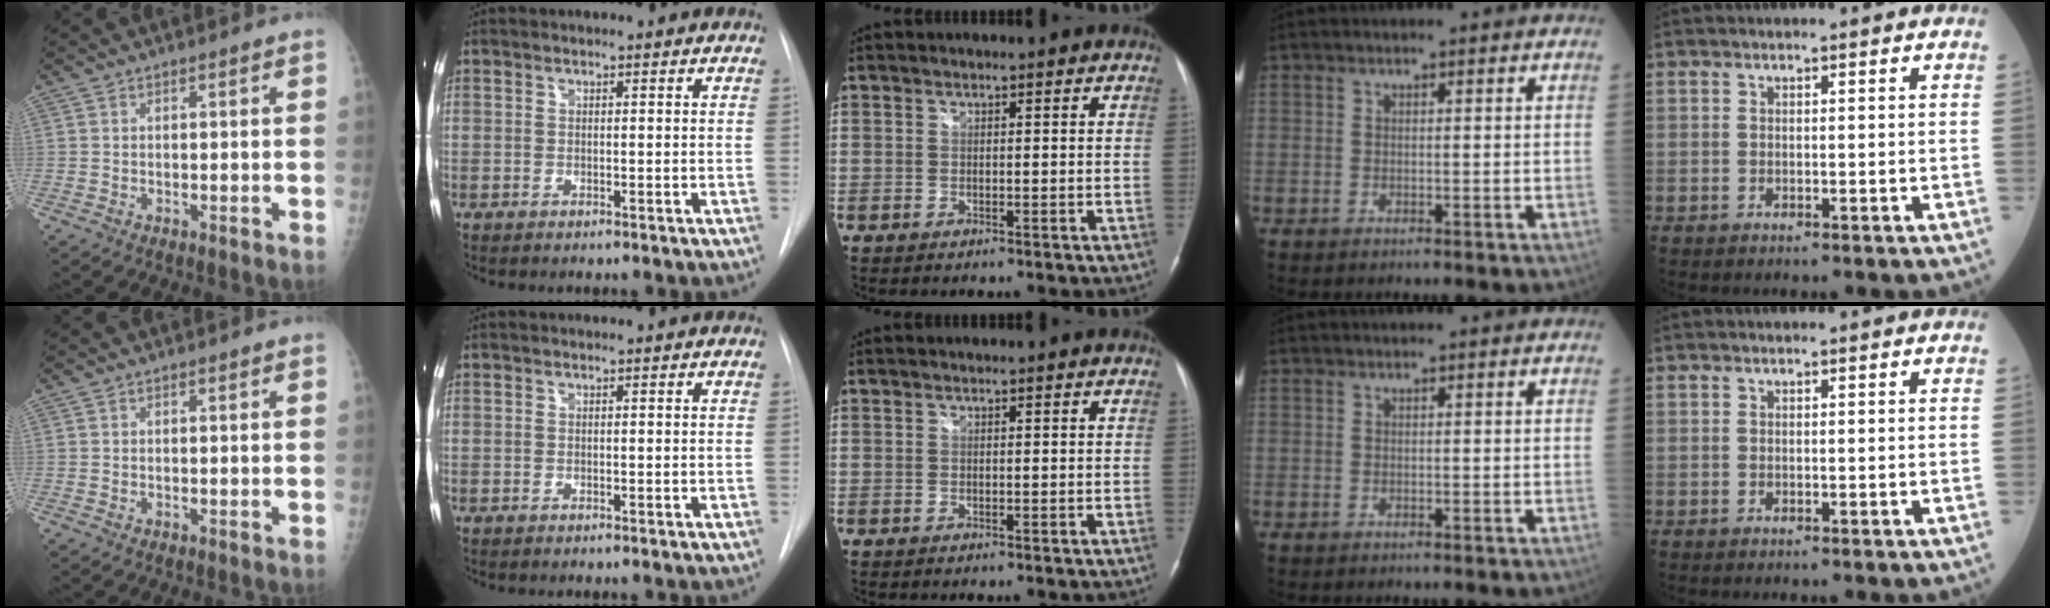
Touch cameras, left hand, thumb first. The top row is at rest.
{"index": {"total": 0.6, "force": [-0.6, -0.1, -0.1], "torque": [0.003, -0.006, -0.010]}}